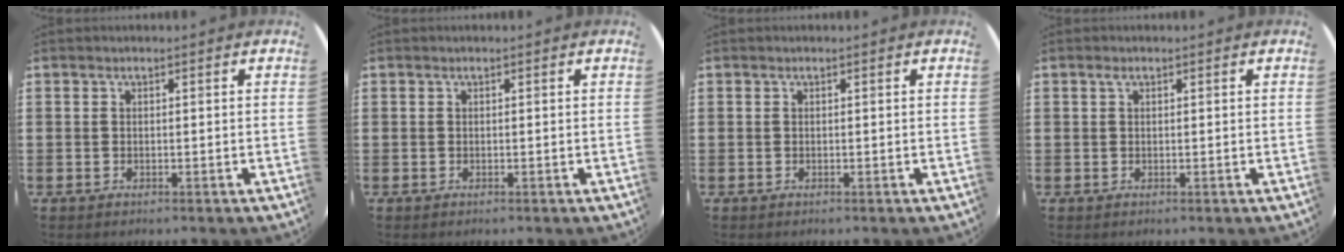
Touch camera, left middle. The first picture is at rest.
{"total": 0.0}
{"total": 0.0}
{"total": 0.5, "force": [0.3, 0.3, 0.3], "torque": [0.000, -0.002, 0.004]}